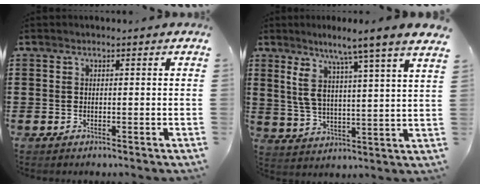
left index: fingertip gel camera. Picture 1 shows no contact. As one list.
[{"total": 7.5, "force": [5.4, -0.3, 5.2], "torque": [-0.123, -0.039, 0.083]}]